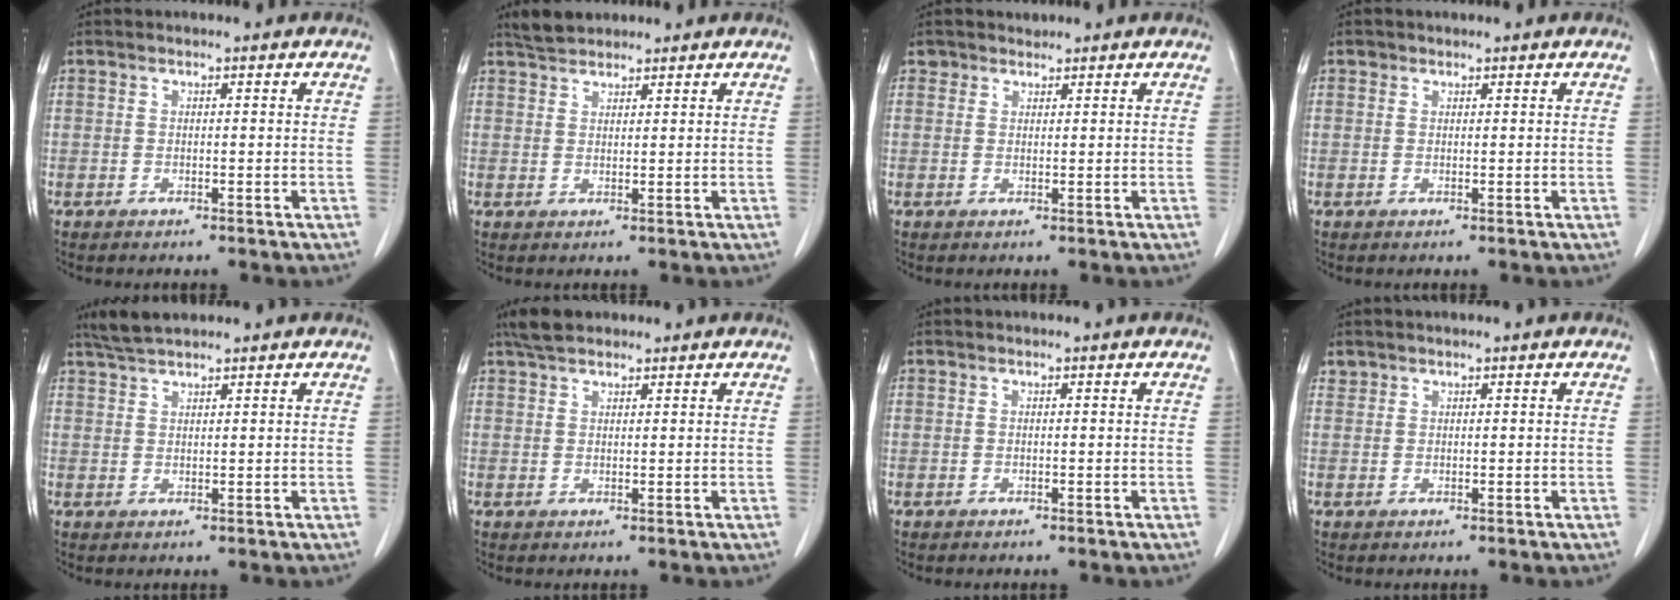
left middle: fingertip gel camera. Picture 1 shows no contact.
{"total": 3.3, "force": [3.1, 1.0, 0.7], "torque": [-0.020, 0.014, 0.056]}
{"total": 1.3, "force": [1.1, 0.6, -0.3], "torque": [0.006, 0.004, 0.016]}
{"total": 0.6, "force": [0.4, 0.4, 0.0], "torque": [0.001, -0.002, 0.007]}
{"total": 3.7, "force": [3.4, 0.4, 1.5], "torque": [-0.036, 0.014, 0.067]}
{"total": 3.8, "force": [3.2, 1.5, 1.5], "torque": [-0.035, 0.016, 0.058]}
{"total": 0.0}
{"total": 0.8, "force": [0.7, 0.4, -0.1], "torque": [0.003, 0.006, 0.014]}